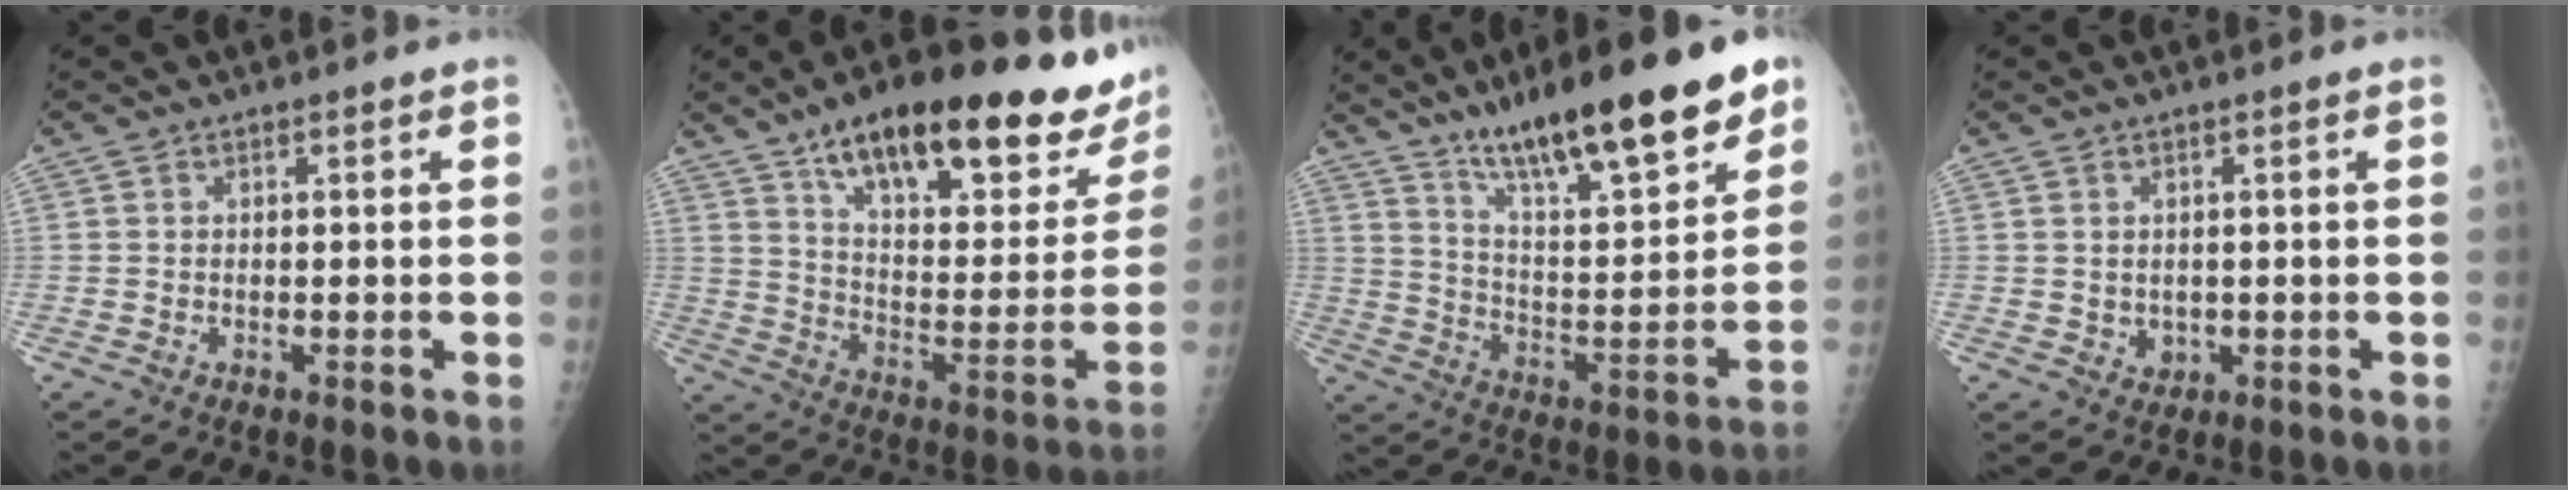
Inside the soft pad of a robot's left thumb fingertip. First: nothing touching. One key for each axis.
{"total": 30.8, "fx": 20.7, "fy": 9.3, "fz": 20.8, "tx": -0.268, "ty": -0.064, "tz": 0.302}
{"total": 24.0, "fx": 16.4, "fy": 5.5, "fz": 16.7, "tx": -0.236, "ty": -0.070, "tz": 0.272}
{"total": 2.3, "fx": 0.2, "fy": 2.0, "fz": 1.1, "tx": -0.012, "ty": -0.003, "tz": 0.011}